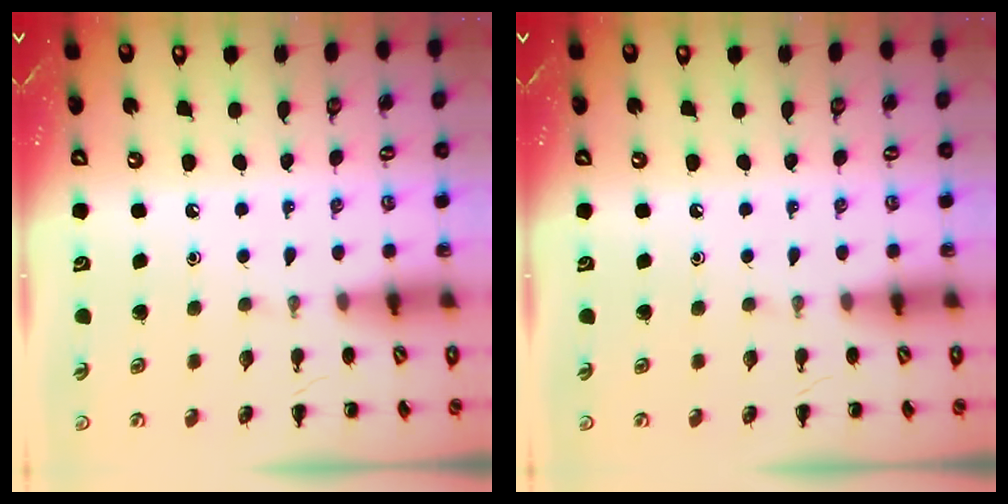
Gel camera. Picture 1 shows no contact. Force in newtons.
{"total": 0.0}